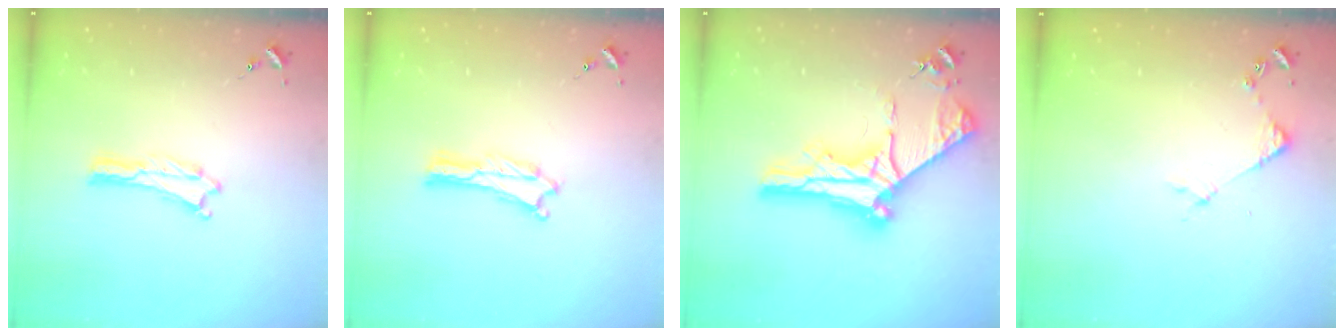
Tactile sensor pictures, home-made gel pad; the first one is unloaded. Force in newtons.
{"total": 0.0}
{"total": 10.5, "press": 10.5, "slide": 1.2}
{"total": 3.7, "press": 3.7, "slide": 0.2}